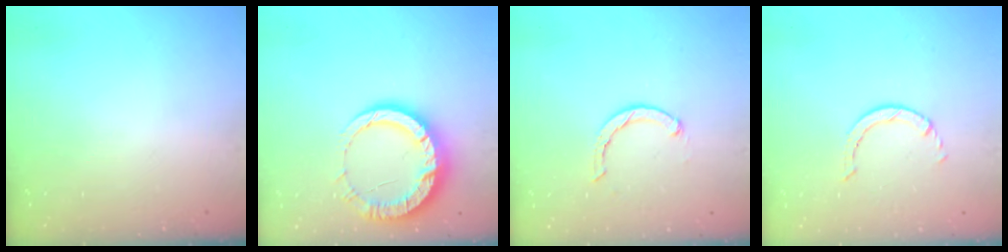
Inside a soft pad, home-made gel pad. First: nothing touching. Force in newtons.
{"total": 14.4, "press": 14.3, "slide": 1.4}
{"total": 1.9, "press": 1.9, "slide": 0.3}
{"total": 0.6, "press": 0.6, "slide": 0.1}